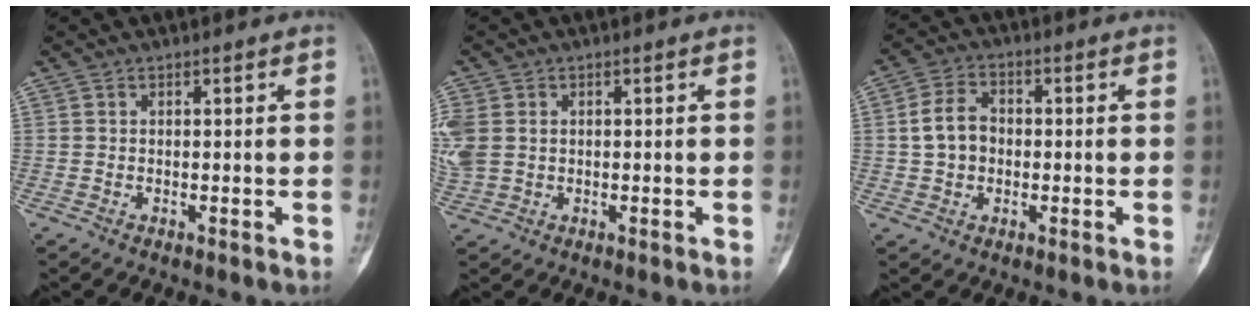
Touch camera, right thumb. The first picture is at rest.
{"total": 7.6, "force": [0.6, 6.0, 4.5], "torque": [-0.133, 0.008, 0.021]}
{"total": 6.7, "force": [0.0, 5.2, 4.2], "torque": [-0.064, 0.017, -0.006]}